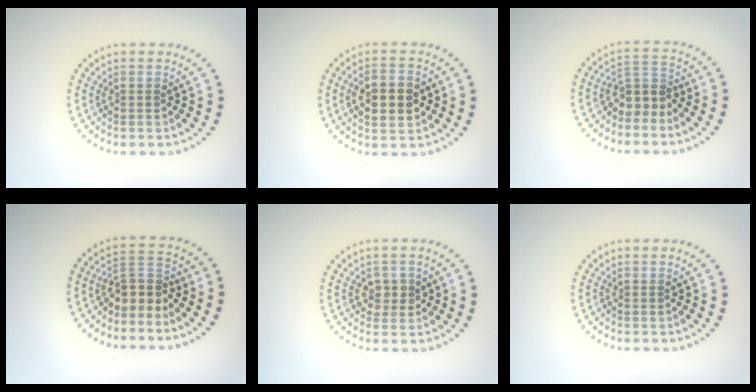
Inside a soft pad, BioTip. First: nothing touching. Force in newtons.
{"total": 4.6, "press": 4.6, "slide": 0.1}
{"total": 2.9, "press": 2.1, "slide": 1.9}
{"total": 2.7, "press": 2.0, "slide": 1.7}
{"total": 1.8, "press": 1.8, "slide": 0.2}
{"total": 0.0}